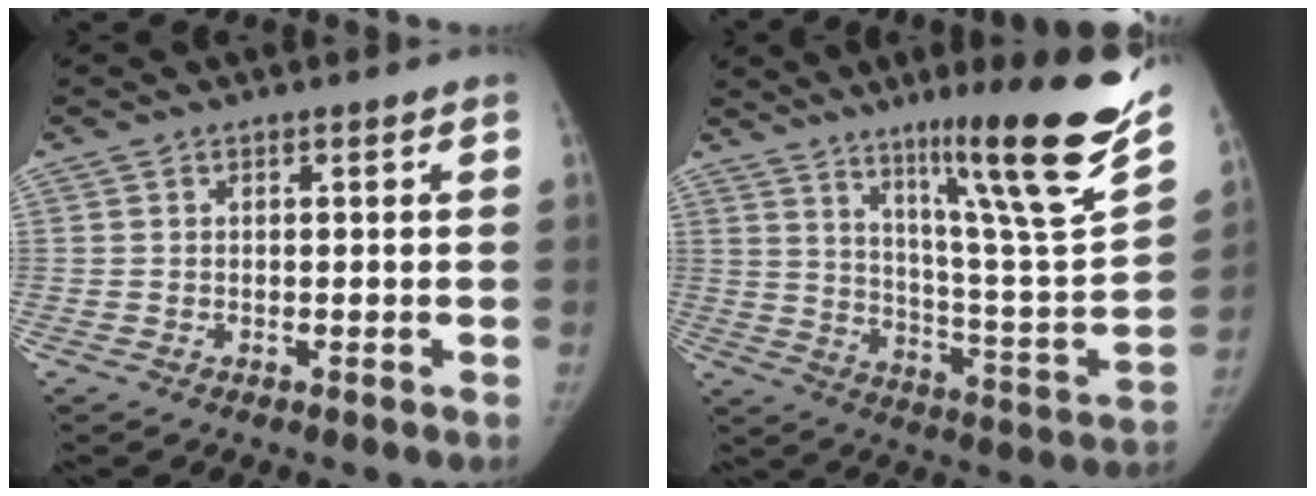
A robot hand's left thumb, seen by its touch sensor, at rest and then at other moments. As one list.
[{"total": 26.5, "force": [16.1, 2.8, 20.8], "torque": [-0.287, -0.073, 0.256]}]